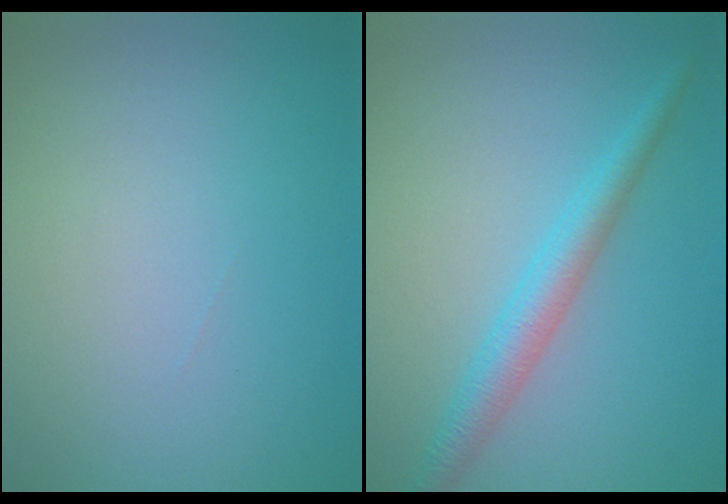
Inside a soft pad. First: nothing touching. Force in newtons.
{"total": 3.1, "press": 3.1, "slide": 0.0}